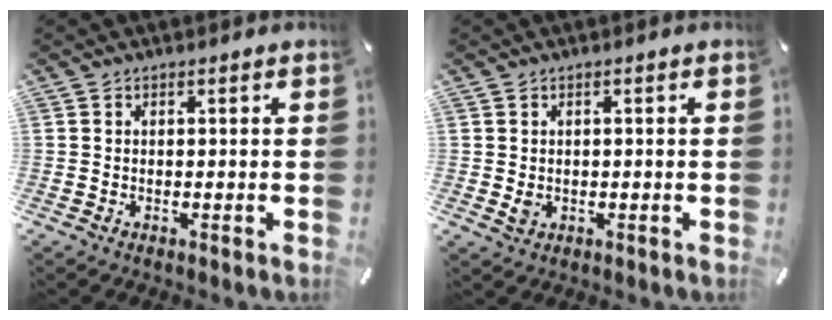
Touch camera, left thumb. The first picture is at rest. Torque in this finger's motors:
{"motor_torque": [0.23, 0.03, 0.13, -0.06, 0.00]}